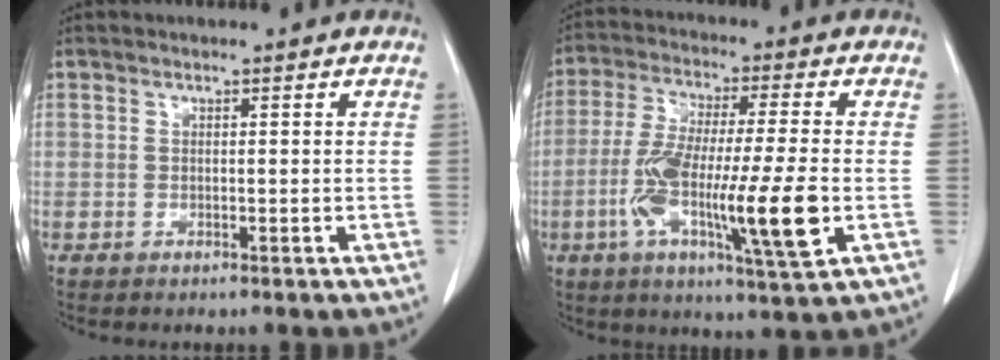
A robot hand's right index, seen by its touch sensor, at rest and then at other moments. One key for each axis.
{"total": 15.7, "fx": -3.8, "fy": 1.0, "fz": 15.2, "tx": -0.283, "ty": -0.017, "tz": -0.067}